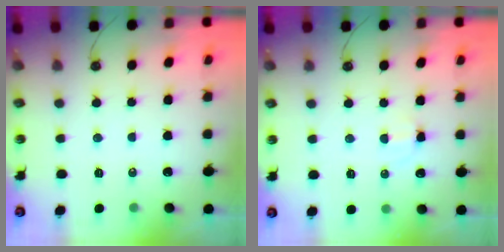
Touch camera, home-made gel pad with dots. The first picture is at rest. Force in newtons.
{"total": 3.8, "press": 3.7, "slide": 1.0}